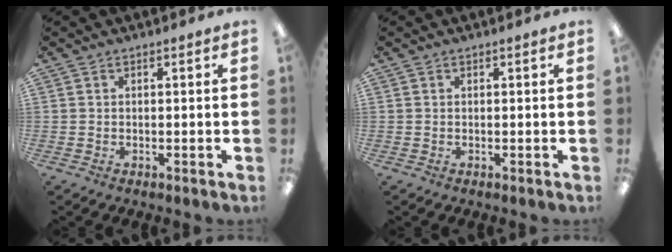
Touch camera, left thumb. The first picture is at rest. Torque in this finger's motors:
{"motor_torque": [0.00, 0.00, -0.01, -0.10, 0.00]}